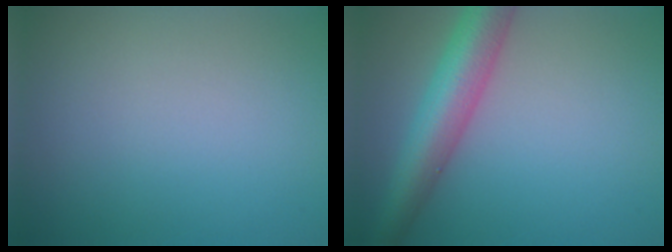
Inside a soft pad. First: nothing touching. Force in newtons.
{"total": 6.5, "press": 6.5, "slide": 0.2}